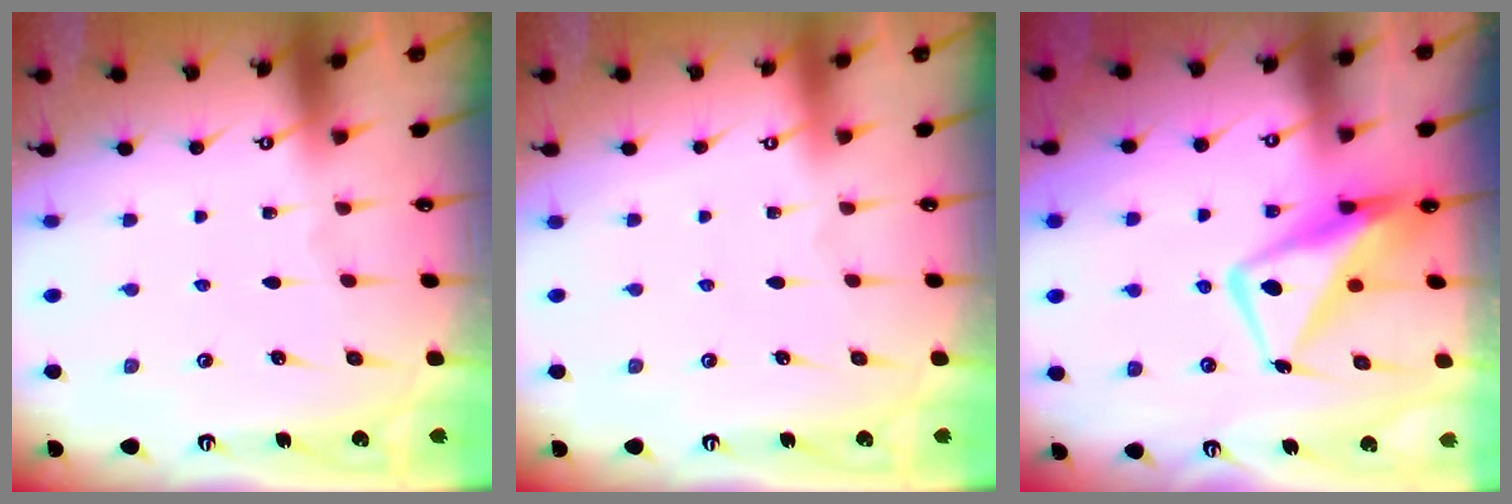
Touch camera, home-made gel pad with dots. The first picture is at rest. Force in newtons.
{"total": 3.9, "press": 3.9, "slide": 0.1}
{"total": 12.6, "press": 12.5, "slide": 1.2}